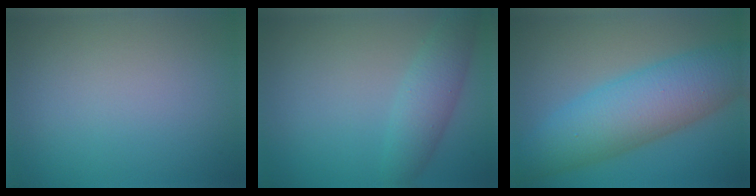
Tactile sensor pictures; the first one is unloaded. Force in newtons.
{"total": 3.5, "press": 3.5, "slide": 0.1}
{"total": 8.4, "press": 8.4, "slide": 0.1}